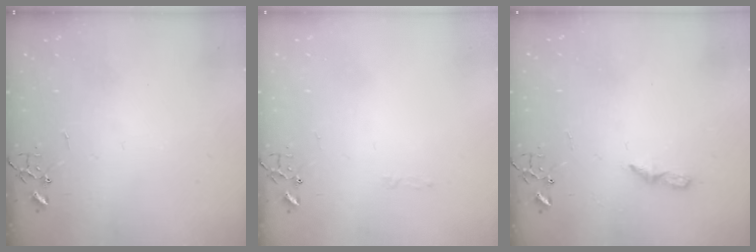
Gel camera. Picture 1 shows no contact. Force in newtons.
{"total": 2.8, "press": 2.8, "slide": 0.4}
{"total": 5.5, "press": 5.5, "slide": 0.5}